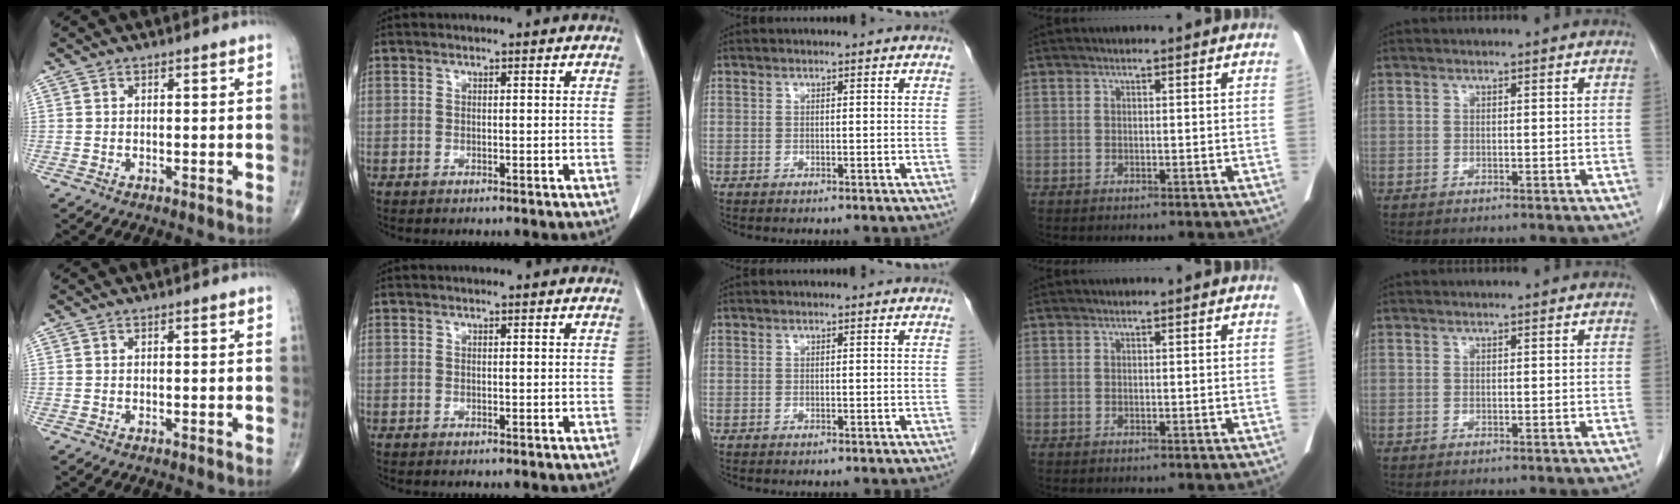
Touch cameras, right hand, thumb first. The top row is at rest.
{}